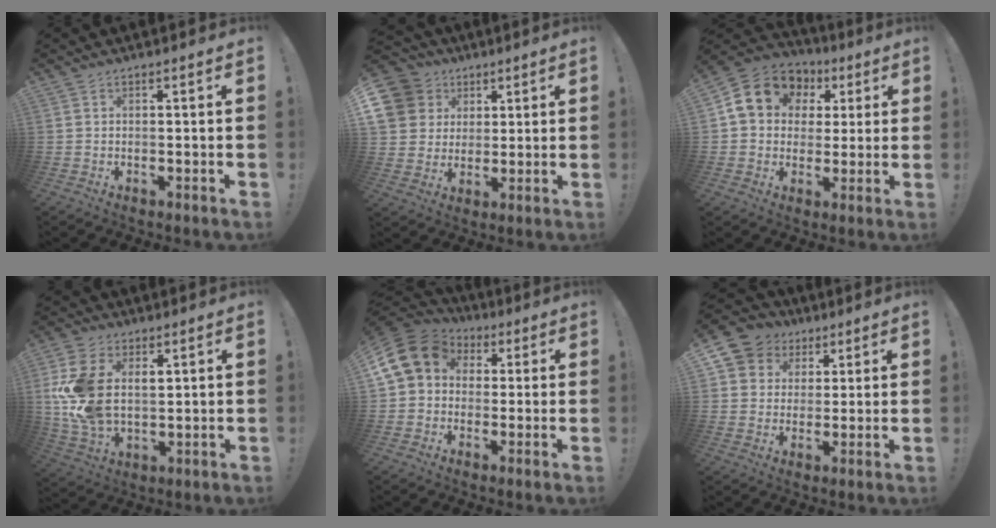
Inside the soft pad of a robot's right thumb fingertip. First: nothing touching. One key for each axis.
{"total": 12.9, "fx": 4.6, "fy": 11.2, "fz": 4.5, "tx": -0.072, "ty": -0.019, "tz": 0.097}
{"total": 14.2, "fx": 5.1, "fy": 11.5, "fz": 6.6, "tx": -0.103, "ty": -0.013, "tz": 0.105}
{"total": 15.5, "fx": 4.3, "fy": 10.5, "fz": 10.6, "tx": -0.207, "ty": -0.026, "tz": 0.080}
{"total": 13.7, "fx": 3.8, "fy": 11.0, "fz": 7.3, "tx": -0.125, "ty": -0.008, "tz": 0.076}
{"total": 8.2, "fx": 3.2, "fy": 7.3, "fz": 1.9, "tx": -0.027, "ty": -0.017, "tz": 0.068}